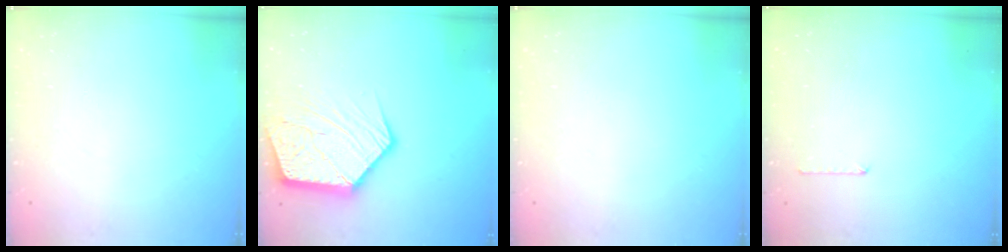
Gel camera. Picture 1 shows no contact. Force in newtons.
{"total": 18.8, "press": 18.7, "slide": 1.8}
{"total": 0.0}
{"total": 5.2, "press": 5.2, "slide": 0.4}